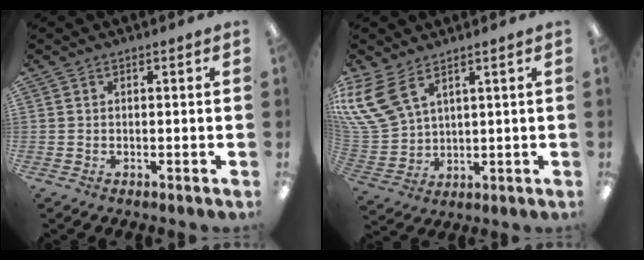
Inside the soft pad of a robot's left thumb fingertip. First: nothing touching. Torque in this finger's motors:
{"motor_torque": [0.96, 1.65, 1.46, -1.31, 0.69]}